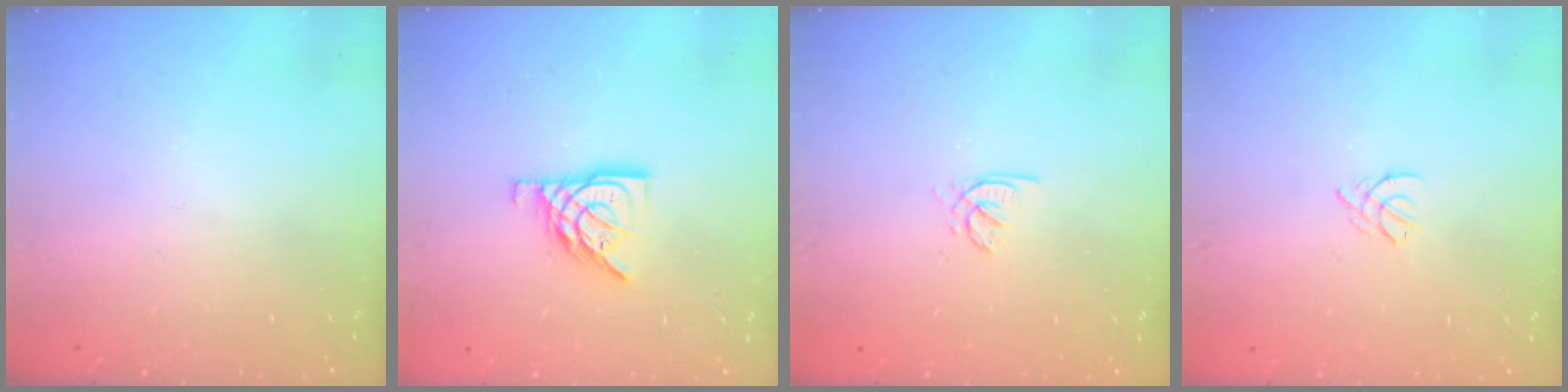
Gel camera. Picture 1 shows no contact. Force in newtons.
{"total": 10.3, "press": 10.2, "slide": 0.8}
{"total": 1.9, "press": 1.8, "slide": 0.4}
{"total": 2.0, "press": 1.9, "slide": 0.5}